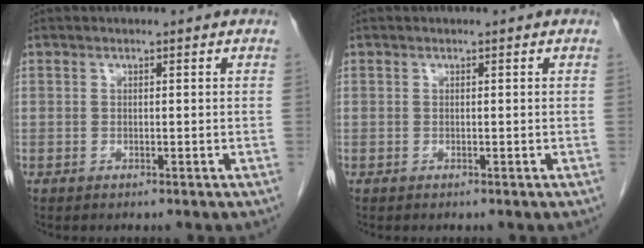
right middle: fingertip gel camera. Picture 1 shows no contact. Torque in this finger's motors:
{"motor_torque": [0.18, 0.00, 0.03, 0.01]}